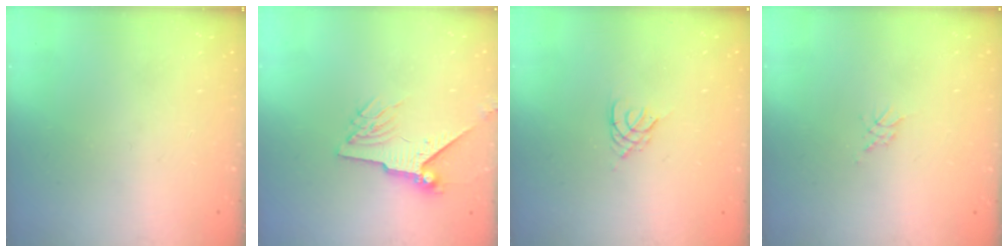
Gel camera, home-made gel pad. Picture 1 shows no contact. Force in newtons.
{"total": 9.1, "press": 9.1, "slide": 1.0}
{"total": 2.6, "press": 2.5, "slide": 0.5}
{"total": 2.1, "press": 2.1, "slide": 0.5}